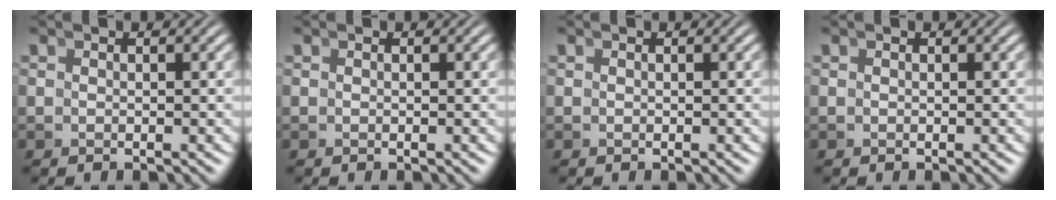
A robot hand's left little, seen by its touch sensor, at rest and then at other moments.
{"total": 0.0}
{"total": 0.0}
{"total": 0.0}